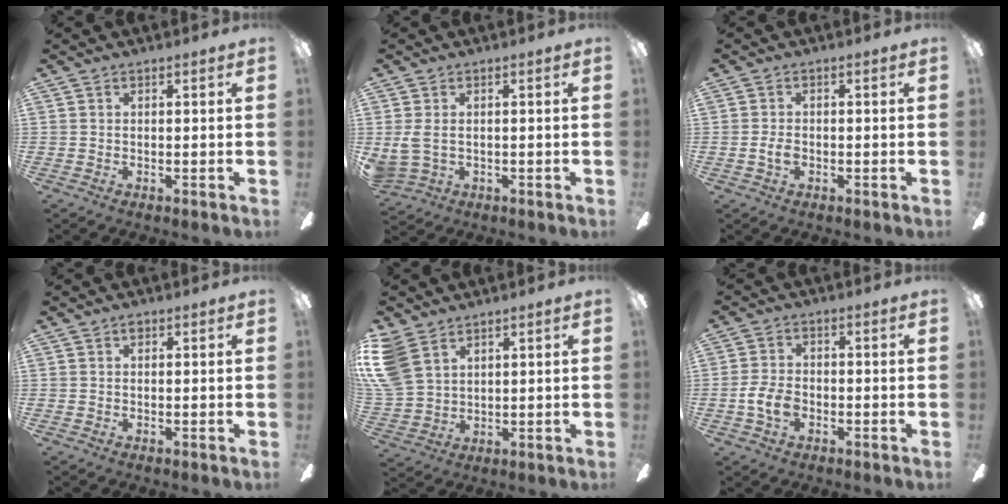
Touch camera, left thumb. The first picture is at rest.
{"total": 4.4, "force": [0.3, 3.1, 3.1], "torque": [-0.071, 0.005, 0.006]}
{"total": 2.2, "force": [-0.5, 1.3, 1.7], "torque": [-0.037, 0.003, -0.012]}
{"total": 0.7, "force": [0.4, 0.5, 0.3], "torque": [-0.008, 0.001, 0.008]}
{"total": 11.1, "force": [6.0, 7.1, 6.0], "torque": [-0.155, -0.006, 0.118]}
{"total": 5.8, "force": [-1.9, 3.8, 4.0], "torque": [-0.081, 0.011, -0.036]}